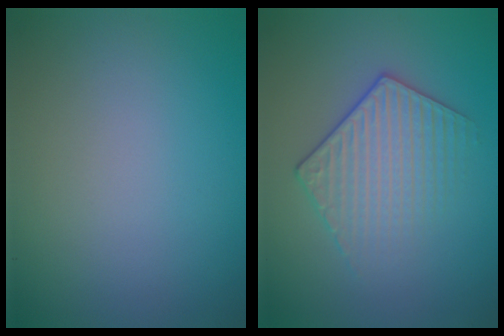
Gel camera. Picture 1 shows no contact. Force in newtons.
{"total": 3.4, "press": 3.2, "slide": 1.2}